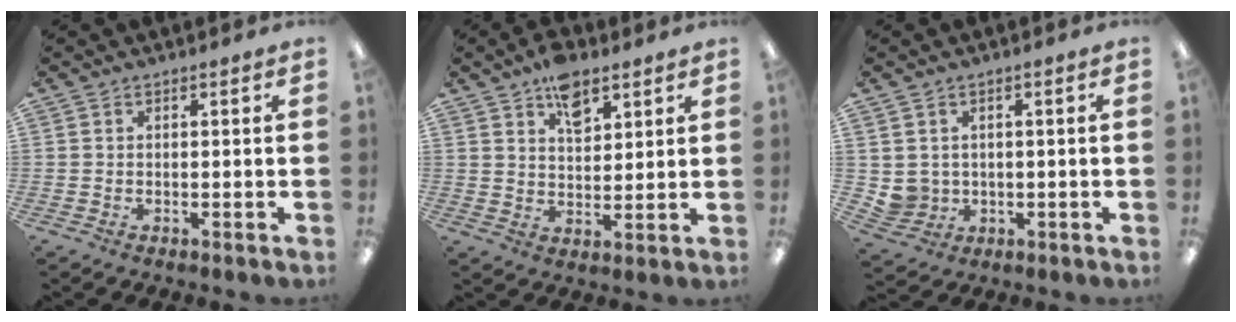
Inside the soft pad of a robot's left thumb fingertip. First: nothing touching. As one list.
[{"total": 8.3, "force": [5.5, 4.4, 4.4], "torque": [-0.061, -0.025, 0.095]}, {"total": 3.9, "force": [1.0, 3.7, 0.3], "torque": [-0.018, 0.003, 0.024]}]